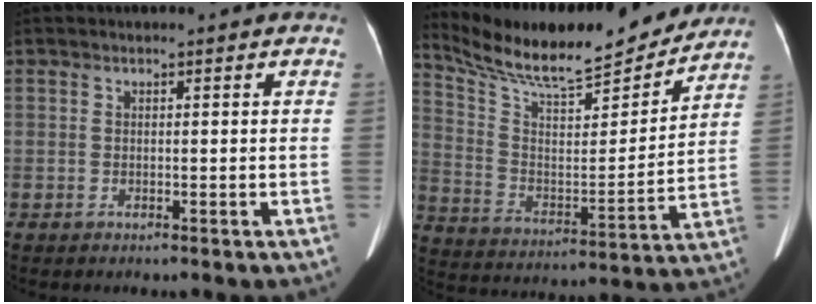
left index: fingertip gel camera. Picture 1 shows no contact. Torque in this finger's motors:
{"motor_torque": [0.89, -1.26, 0.05, 0.06]}